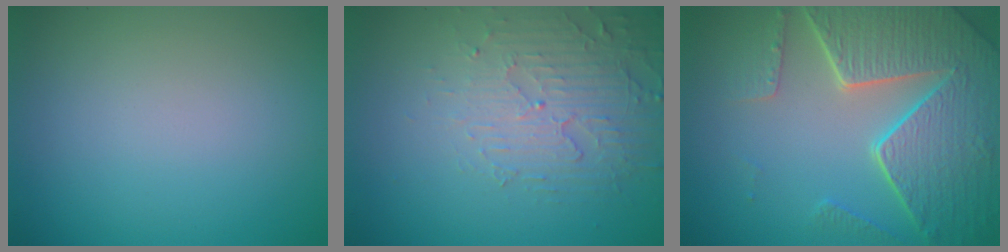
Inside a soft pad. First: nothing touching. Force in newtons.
{"total": 4.4, "press": 3.1, "slide": 3.1}
{"total": 8.1, "press": 5.9, "slide": 5.5}